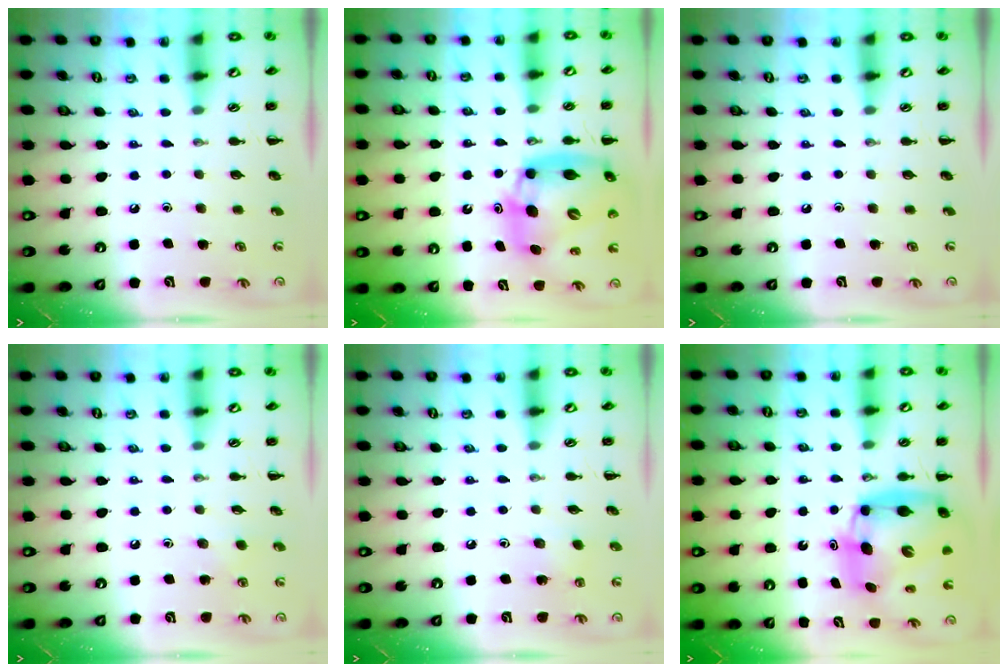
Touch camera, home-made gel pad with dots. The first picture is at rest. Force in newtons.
{"total": 14.0, "press": 13.5, "slide": 4.0}
{"total": 0.0}
{"total": 1.7, "press": 1.6, "slide": 0.6}
{"total": 1.5, "press": 1.4, "slide": 0.7}
{"total": 9.7, "press": 9.4, "slide": 2.6}